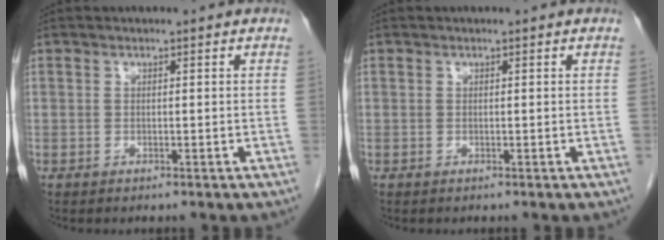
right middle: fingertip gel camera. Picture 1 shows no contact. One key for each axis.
{"total": 0.0}